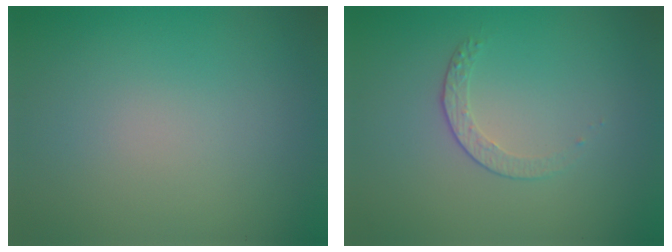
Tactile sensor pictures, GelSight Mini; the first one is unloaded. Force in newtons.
{"total": 1.5, "press": 0.9, "slide": 1.2}